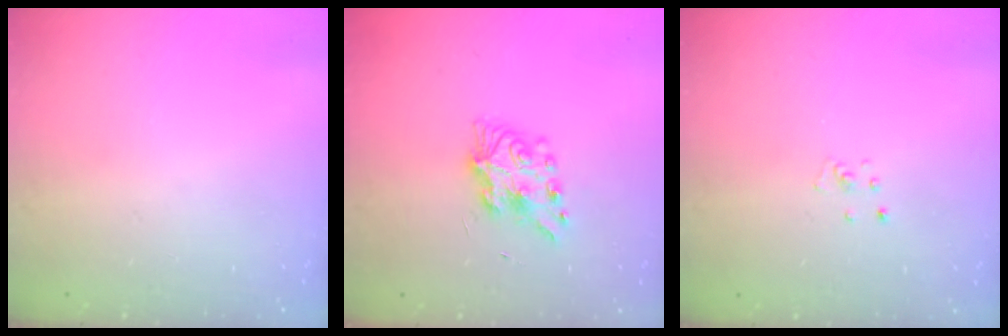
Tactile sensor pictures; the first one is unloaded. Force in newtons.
{"total": 7.6, "press": 7.6, "slide": 0.6}
{"total": 2.6, "press": 2.6, "slide": 0.3}